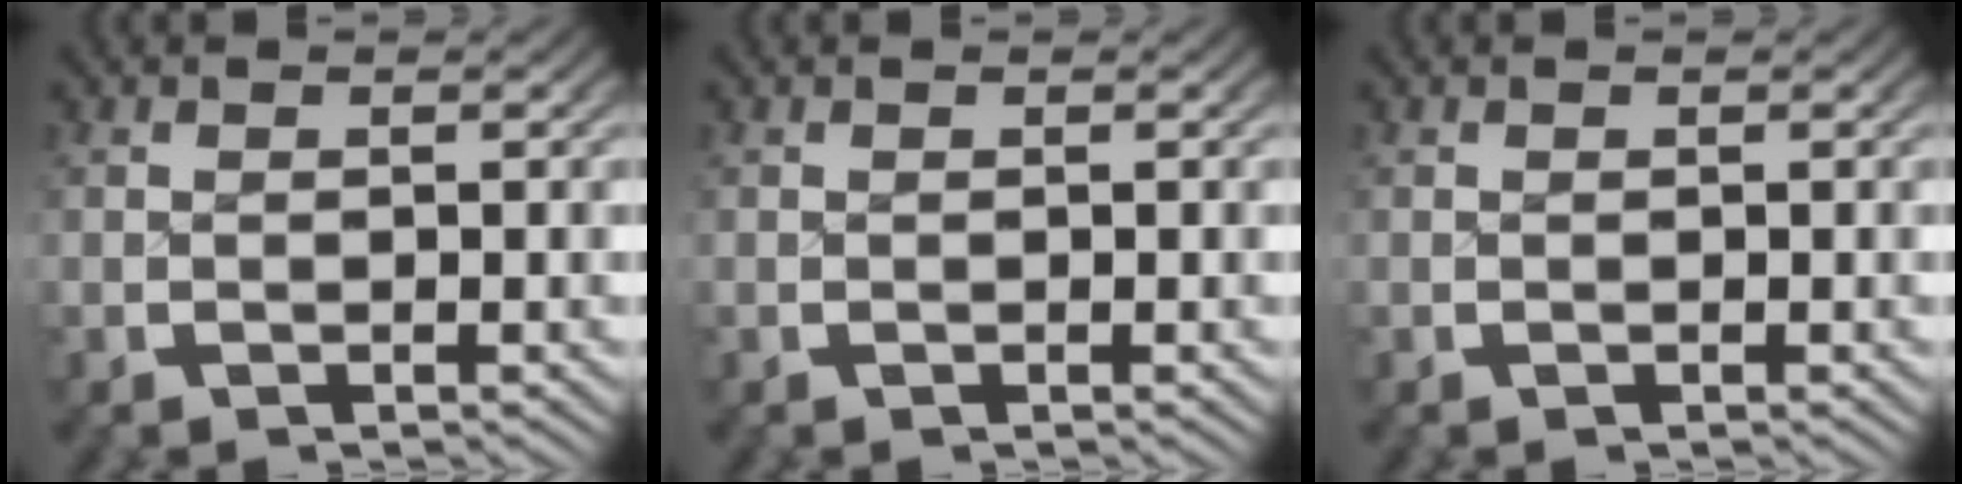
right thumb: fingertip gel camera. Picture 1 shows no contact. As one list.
[{"total": 0.0}, {"total": 0.0}]